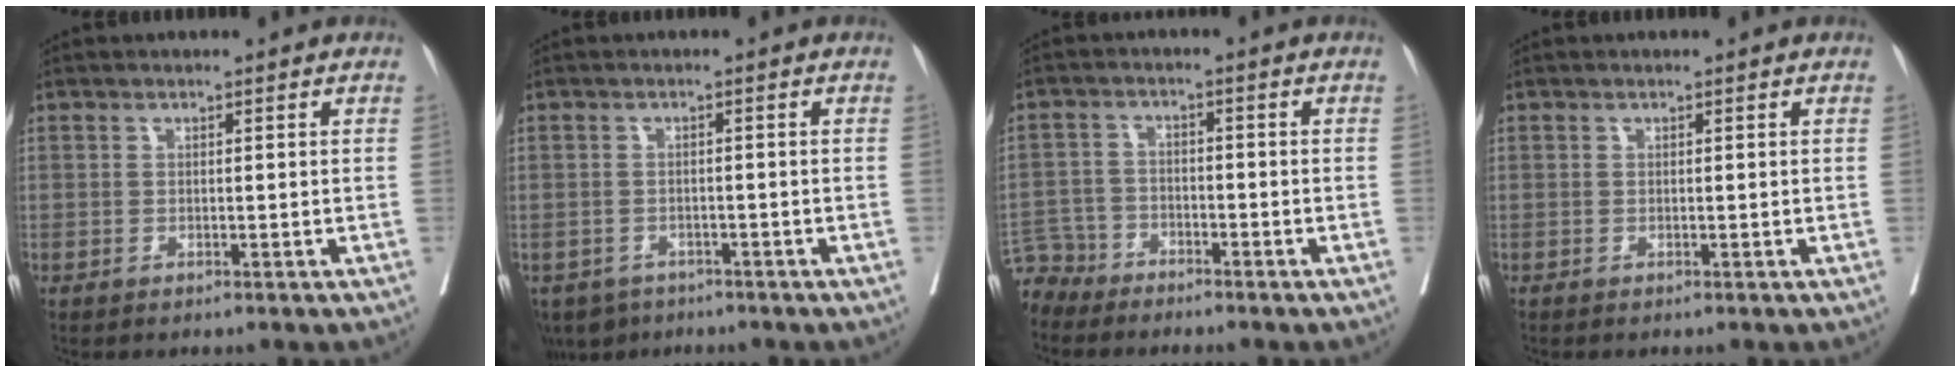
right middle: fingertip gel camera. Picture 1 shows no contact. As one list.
[{"total": 4.8, "force": [-3.5, 3.2, 1.0], "torque": [-0.011, -0.001, -0.053]}, {"total": 5.1, "force": [-4.7, 1.7, -0.8], "torque": [0.013, -0.003, -0.095]}, {"total": 0.0}]